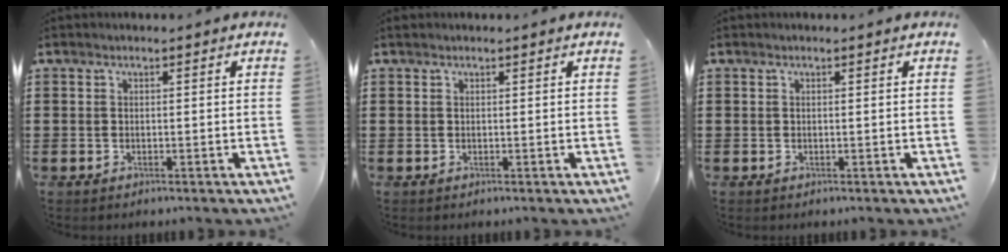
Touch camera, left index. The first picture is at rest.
{"total": 0.0}
{"total": 0.0}